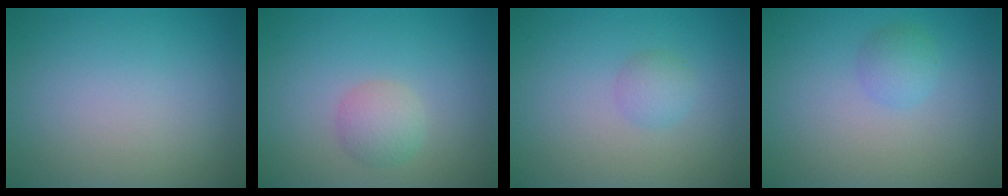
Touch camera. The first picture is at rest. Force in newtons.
{"total": 2.1, "press": 2.1, "slide": 0.0}
{"total": 1.5, "press": 1.5, "slide": 0.1}
{"total": 1.6, "press": 1.6, "slide": 0.0}